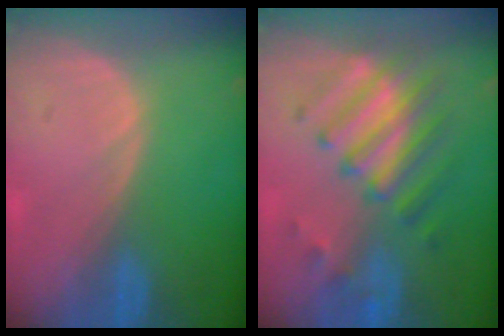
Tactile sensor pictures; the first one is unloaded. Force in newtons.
{"total": 8.1, "press": 7.9, "slide": 1.8}